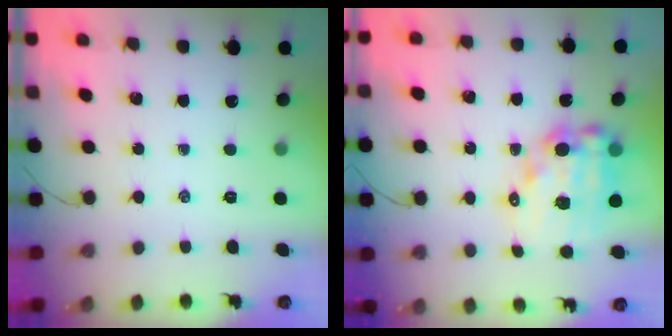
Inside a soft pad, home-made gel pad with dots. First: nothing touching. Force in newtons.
{"total": 14.9, "press": 14.4, "slide": 3.6}